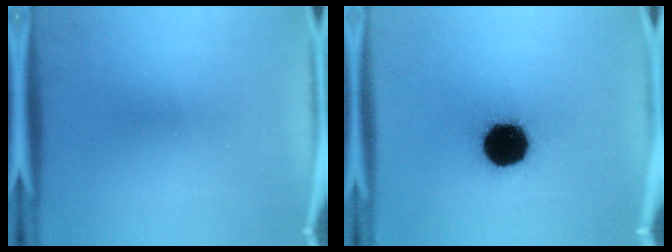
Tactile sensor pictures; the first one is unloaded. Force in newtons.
{"total": 19.2}